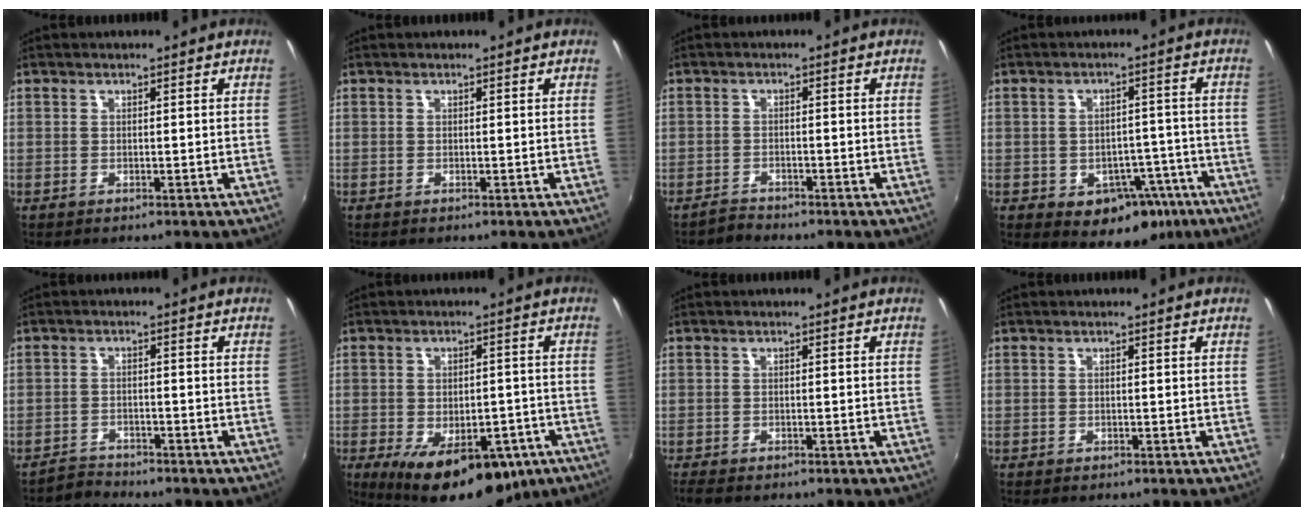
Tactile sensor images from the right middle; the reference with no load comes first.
{"total": 0.0}
{"total": 2.0, "force": [-1.9, 0.6, -0.2], "torque": [-0.003, 0.002, -0.037]}
{"total": 10.7, "force": [-5.1, 7.8, 5.2], "torque": [-0.080, 0.023, -0.041]}
{"total": 3.0, "force": [-2.8, 0.8, -0.3], "torque": [-0.004, 0.003, -0.055]}
{"total": 16.4, "force": [-8.6, 8.6, 11.0], "torque": [-0.185, -0.028, -0.107]}
{"total": 2.7, "force": [-2.4, 0.8, 1.2], "torque": [-0.024, -0.019, -0.039]}
{"total": 0.5, "force": [-0.4, 0.4, 0.1], "torque": [-0.003, -0.002, -0.007]}